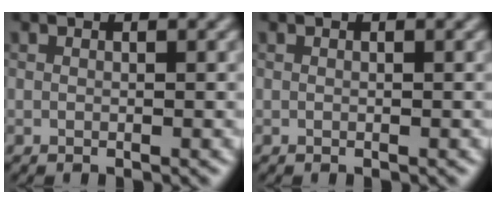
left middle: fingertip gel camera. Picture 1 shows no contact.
{"total": 0.0}